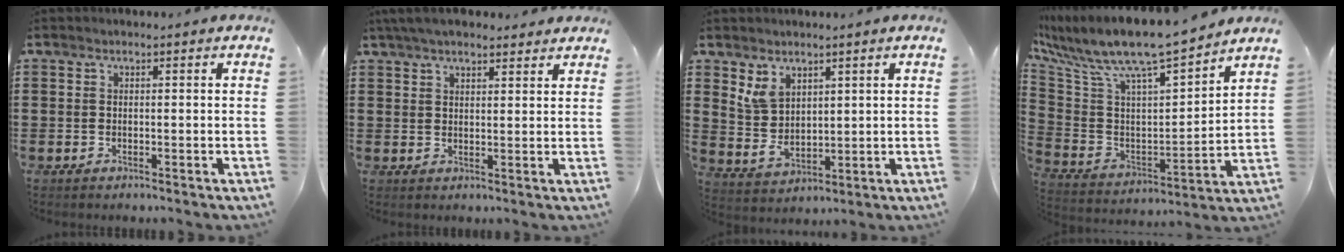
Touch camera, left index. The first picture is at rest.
{"total": 4.2, "force": [3.8, 0.9, 1.7], "torque": [-0.043, -0.002, 0.070]}
{"total": 5.1, "force": [3.2, 3.1, 2.4], "torque": [-0.060, 0.000, 0.061]}
{"total": 9.7, "force": [8.3, 1.1, 4.9], "torque": [-0.134, -0.065, 0.138]}